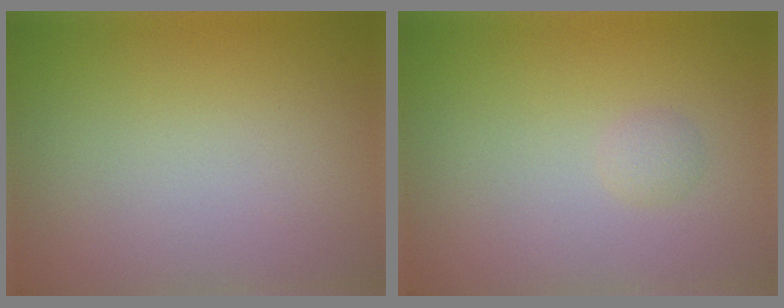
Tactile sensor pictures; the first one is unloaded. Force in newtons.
{"total": 0.9, "press": 0.9, "slide": 0.0}